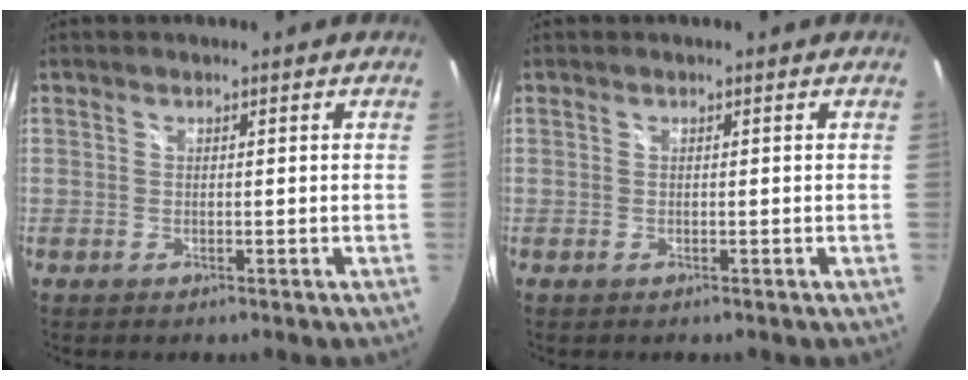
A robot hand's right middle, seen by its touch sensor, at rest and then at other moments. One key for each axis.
{"total": 0.0}